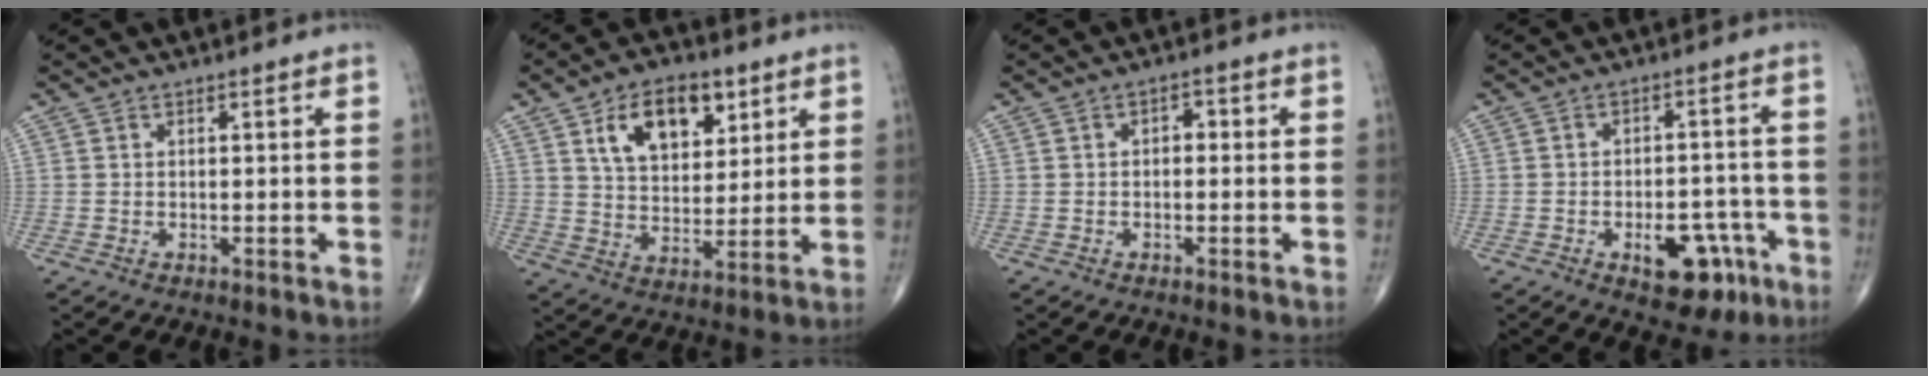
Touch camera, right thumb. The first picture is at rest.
{"total": 13.4, "force": [6.1, 8.0, 8.8], "torque": [-0.107, -0.023, 0.107]}
{"total": 2.1, "force": [0.1, 1.4, 1.6], "torque": [-0.012, 0.009, -0.006]}
{"total": 10.4, "force": [-4.9, 5.7, 7.1], "torque": [-0.068, 0.036, -0.059]}